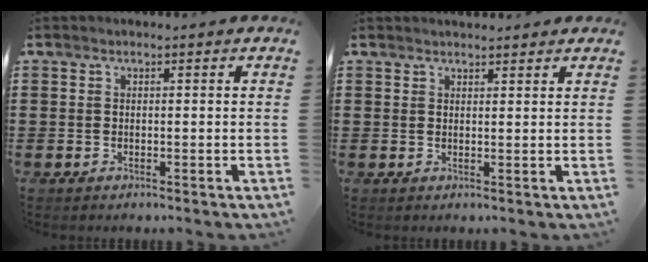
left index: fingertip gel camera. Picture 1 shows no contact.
{"total": 1.5, "force": [1.5, 0.3, 0.2], "torque": [-0.007, 0.004, 0.029]}